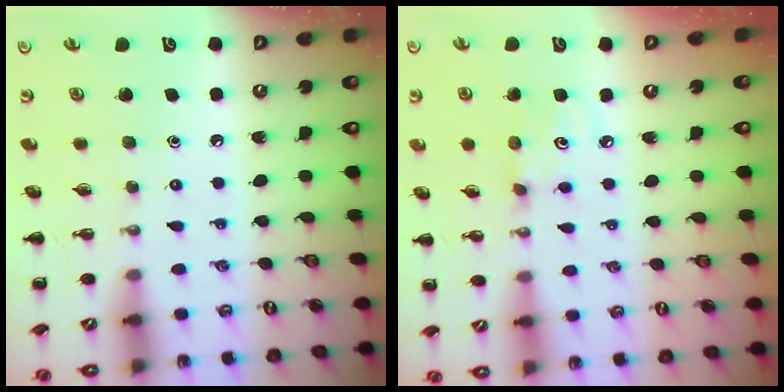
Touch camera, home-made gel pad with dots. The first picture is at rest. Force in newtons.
{"total": 3.9, "press": 3.7, "slide": 1.0}